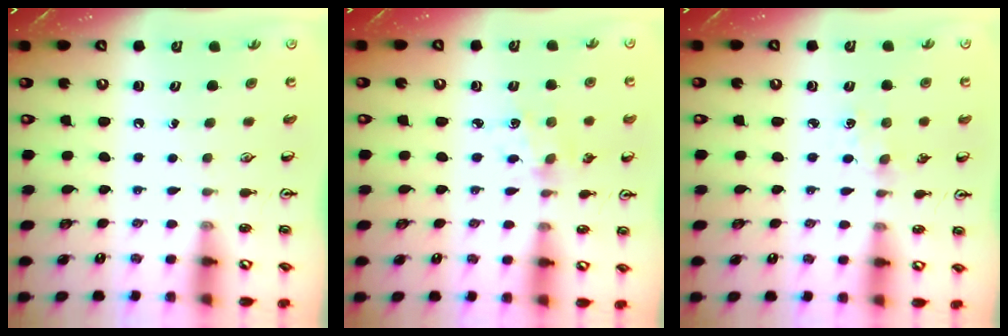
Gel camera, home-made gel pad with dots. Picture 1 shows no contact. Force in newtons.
{"total": 2.9, "press": 2.9, "slide": 0.3}
{"total": 2.3, "press": 2.3, "slide": 0.3}